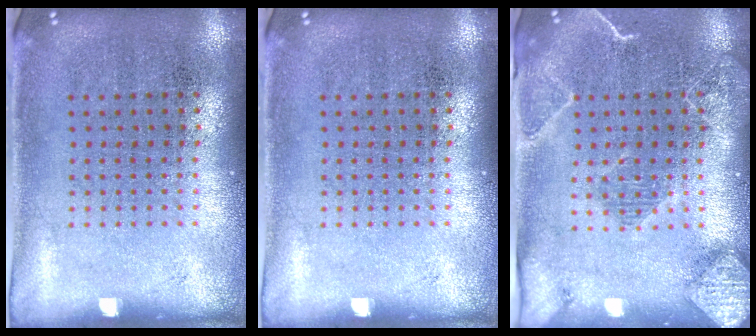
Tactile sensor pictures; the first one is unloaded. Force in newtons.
{"total": 0.0}
{"total": 2.2, "press": 2.1, "slide": 0.6}